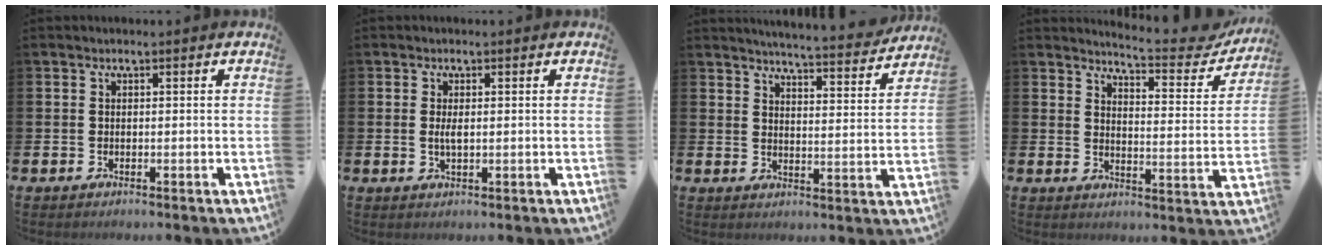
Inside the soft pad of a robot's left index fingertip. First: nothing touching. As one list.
[{"total": 1.7, "force": [0.1, 0.5, 1.6], "torque": [-0.028, 0.000, 0.000]}, {"total": 5.2, "force": [5.2, -0.2, 0.8], "torque": [-0.025, -0.043, 0.085]}, {"total": 5.5, "force": [5.3, 0.3, 1.2], "torque": [-0.030, -0.045, 0.084]}]